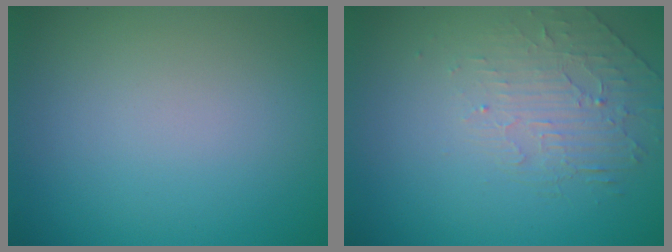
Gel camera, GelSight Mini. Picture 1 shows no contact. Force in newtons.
{"total": 2.1, "press": 1.2, "slide": 1.7}